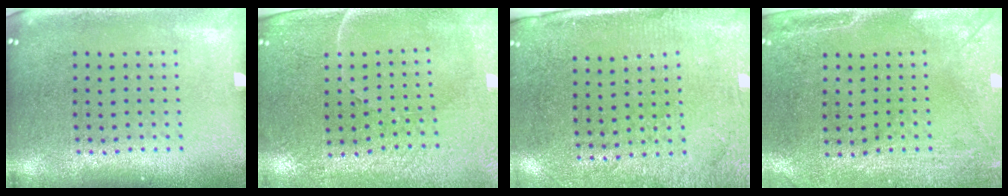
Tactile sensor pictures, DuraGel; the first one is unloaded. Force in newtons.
{"total": 3.4, "press": 3.1, "slide": 1.3}
{"total": 2.7, "press": 2.4, "slide": 1.3}
{"total": 2.9, "press": 2.3, "slide": 1.8}